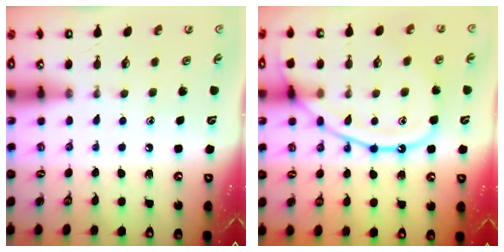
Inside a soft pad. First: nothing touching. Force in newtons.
{"total": 14.2, "press": 14.2, "slide": 1.2}